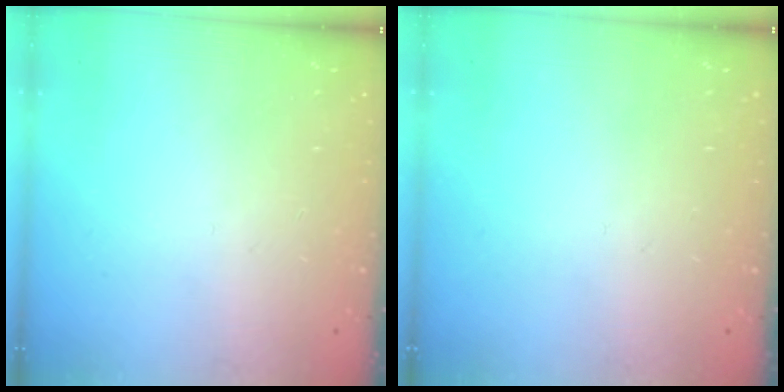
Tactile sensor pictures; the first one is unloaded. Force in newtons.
{"total": 0.0}